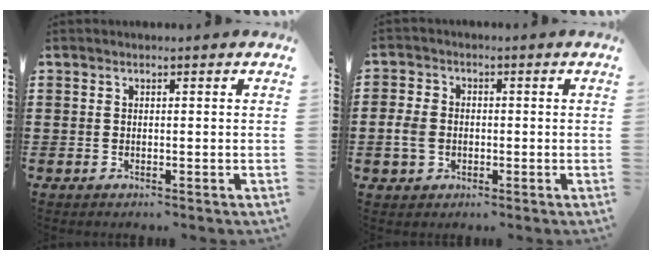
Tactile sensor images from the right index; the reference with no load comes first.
{"total": 4.1, "force": [-1.0, 3.3, 2.3], "torque": [-0.070, -0.002, -0.025]}